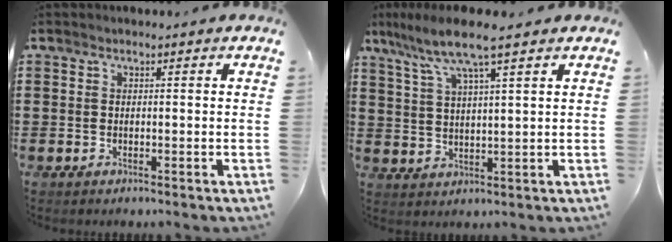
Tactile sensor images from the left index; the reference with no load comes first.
{"total": 7.1, "force": [5.1, 0.3, 4.9], "torque": [-0.112, -0.016, 0.087]}